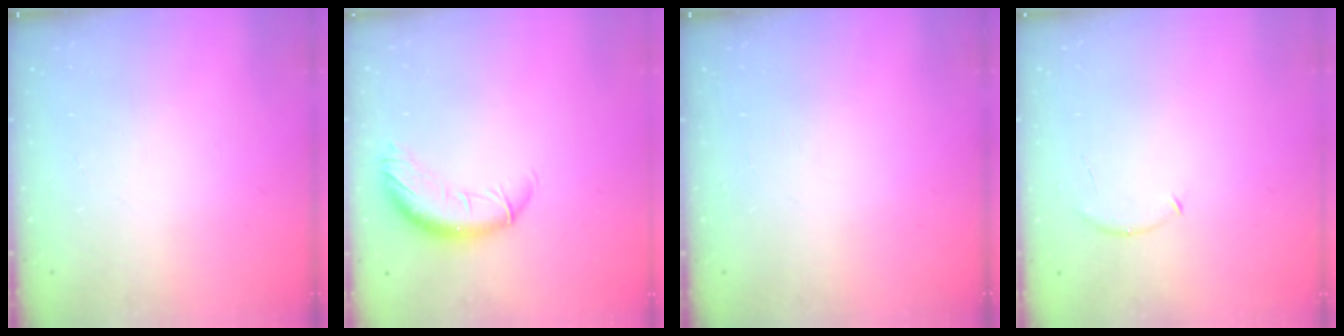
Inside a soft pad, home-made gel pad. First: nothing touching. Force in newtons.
{"total": 10.5, "press": 10.4, "slide": 1.7}
{"total": 0.0}
{"total": 5.8, "press": 5.7, "slide": 1.2}